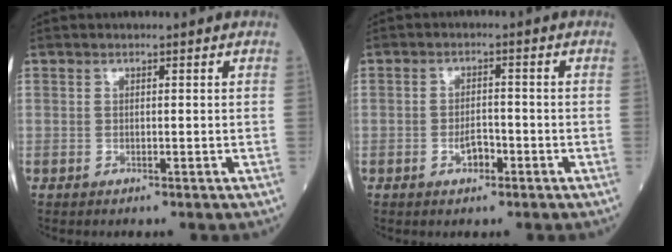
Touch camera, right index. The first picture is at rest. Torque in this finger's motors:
{"motor_torque": [0.11, 0.07, 0.10, 0.03]}